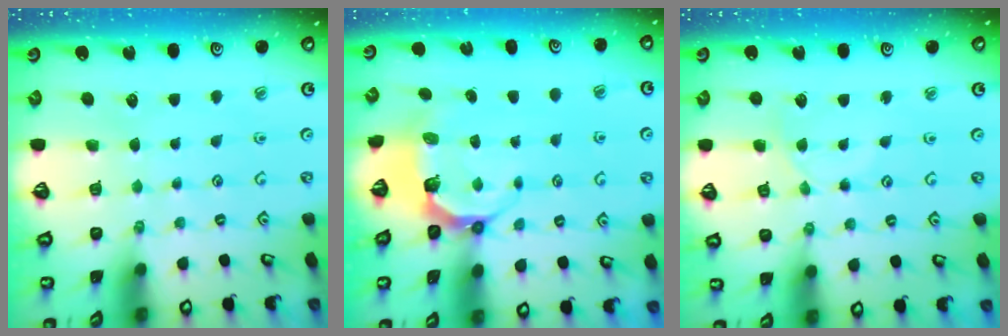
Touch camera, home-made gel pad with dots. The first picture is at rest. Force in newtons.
{"total": 6.2, "press": 5.0, "slide": 3.6}
{"total": 1.5, "press": 1.5, "slide": 0.4}